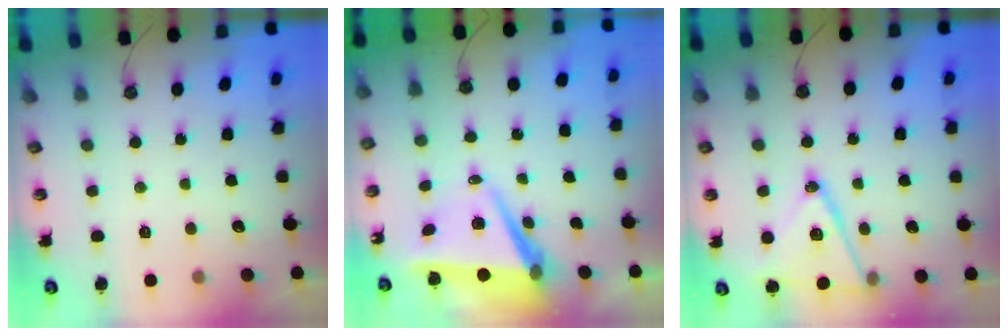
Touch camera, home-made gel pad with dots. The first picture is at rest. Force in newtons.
{"total": 8.0, "press": 6.8, "slide": 4.3}
{"total": 15.8, "press": 15.4, "slide": 3.5}